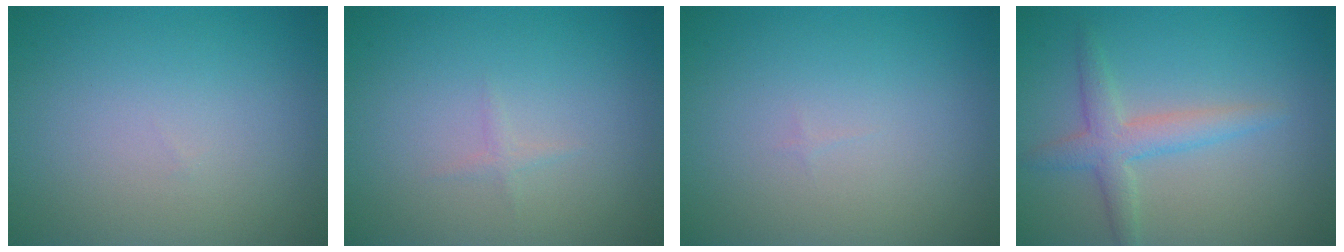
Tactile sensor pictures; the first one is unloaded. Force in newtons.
{"total": 0.6, "press": 0.6, "slide": 0.0}
{"total": 0.0}
{"total": 3.0, "press": 3.0, "slide": 0.1}